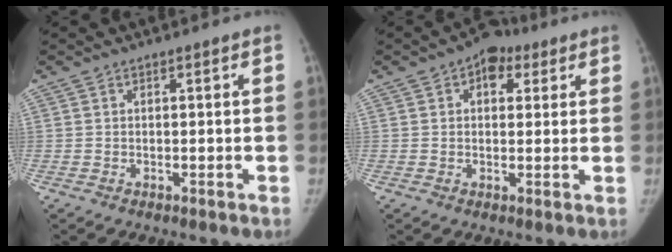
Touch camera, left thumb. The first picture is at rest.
{"total": 6.4, "force": [3.0, 4.2, 3.7], "torque": [-0.017, -0.003, 0.035]}